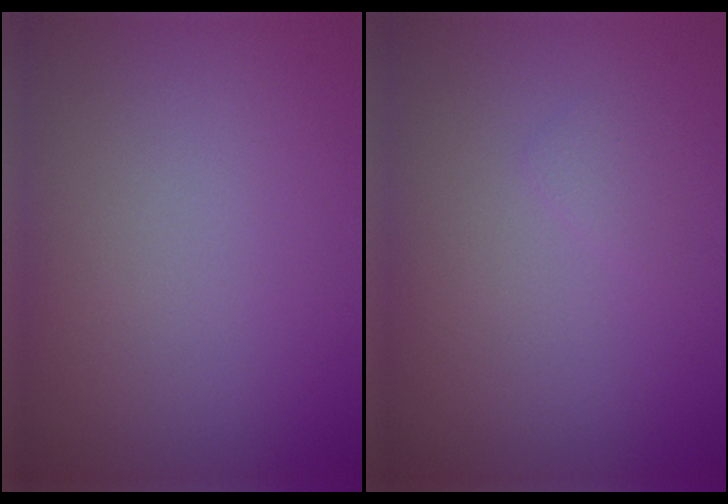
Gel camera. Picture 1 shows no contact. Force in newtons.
{"total": 0.7, "press": 0.7, "slide": 0.1}